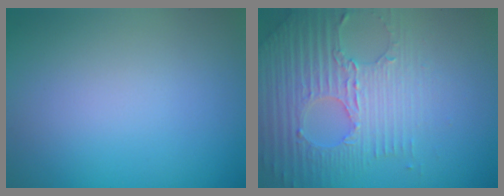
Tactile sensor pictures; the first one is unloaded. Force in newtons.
{"total": 4.7, "press": 4.3, "slide": 2.0}